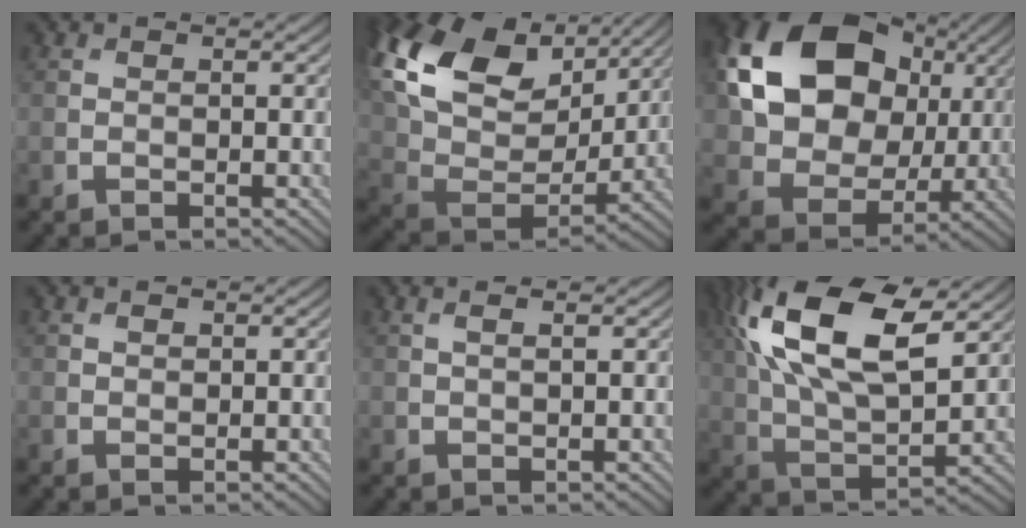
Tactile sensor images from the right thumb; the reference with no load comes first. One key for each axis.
{"total": 17.3, "fx": 8.4, "fy": 10.4, "fz": 11.0, "tx": -0.267, "ty": 0.022, "tz": 0.164}
{"total": 16.6, "fx": 4.1, "fy": 12.6, "fz": 10.0, "tx": -0.215, "ty": 0.011, "tz": 0.071}
{"total": 0.6, "fx": 0.4, "fy": 0.4, "fz": 0.1, "tx": -0.003, "ty": -0.002, "tz": 0.009}
{"total": 1.2, "fx": 0.6, "fy": 0.1, "fz": 1.1, "tx": -0.019, "ty": 0.001, "tz": 0.012}
{"total": 18.0, "fx": 7.7, "fy": 8.3, "fz": 14.0, "tx": -0.297, "ty": 0.036, "tz": 0.123}